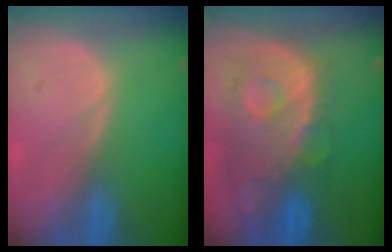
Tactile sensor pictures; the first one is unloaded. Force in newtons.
{"total": 12.0, "press": 10.1, "slide": 6.5}